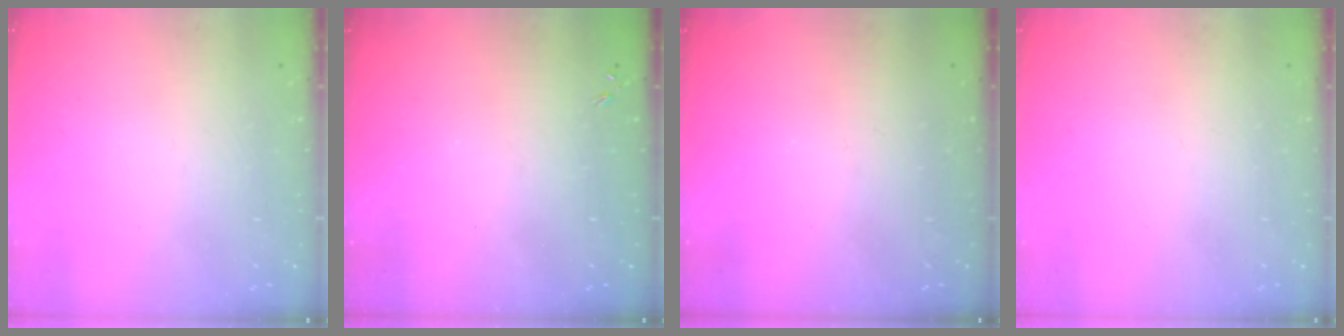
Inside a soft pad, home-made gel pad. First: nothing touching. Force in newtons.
{"total": 0.0}
{"total": 0.0}
{"total": 0.0}